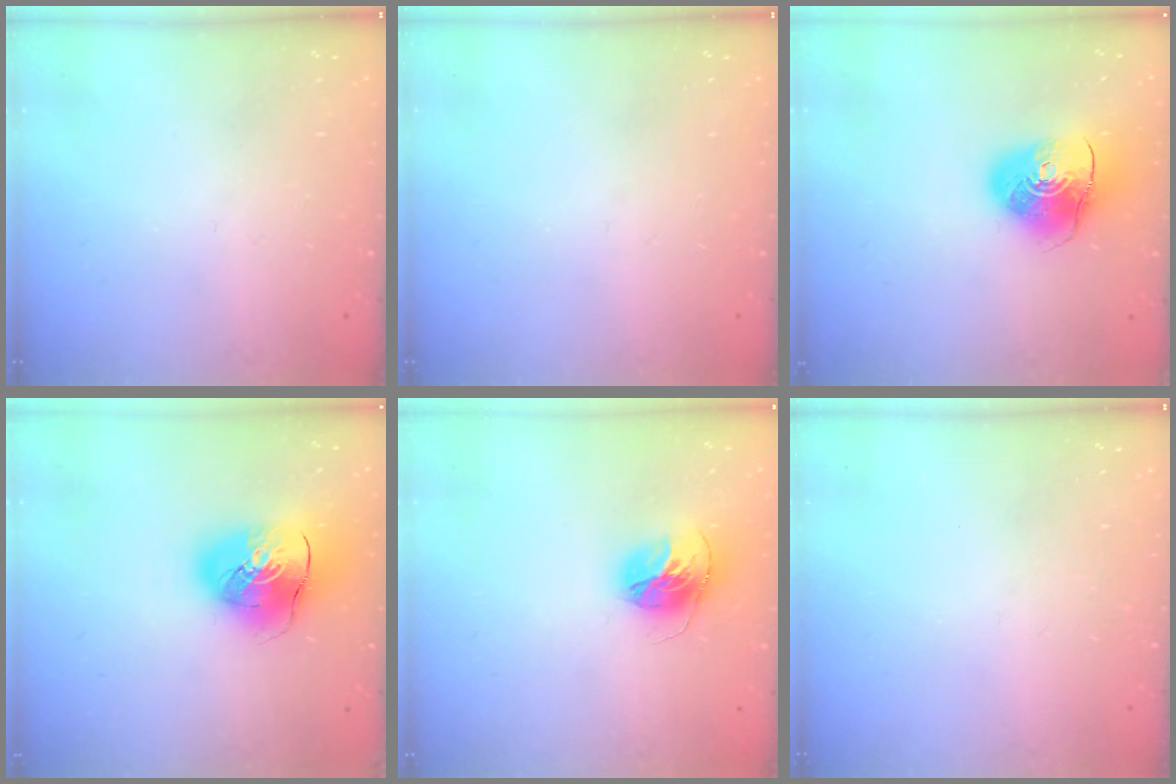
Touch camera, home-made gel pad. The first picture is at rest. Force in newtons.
{"total": 0.0}
{"total": 10.8, "press": 10.6, "slide": 1.7}
{"total": 13.9, "press": 13.7, "slide": 2.4}
{"total": 14.3, "press": 14.3, "slide": 1.5}
{"total": 0.0}